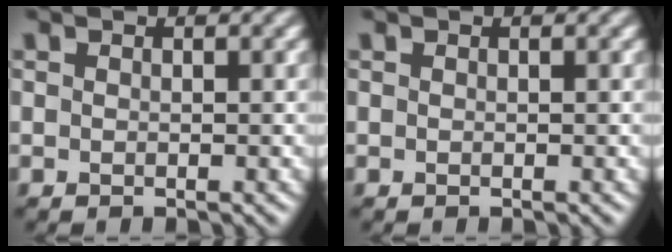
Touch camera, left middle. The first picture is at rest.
{"total": 0.0}